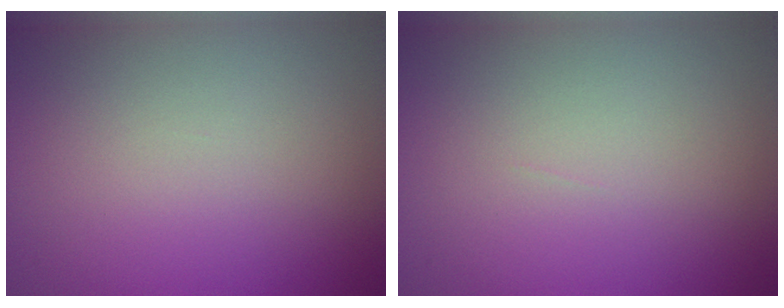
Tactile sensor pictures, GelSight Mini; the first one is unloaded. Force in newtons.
{"total": 0.0}